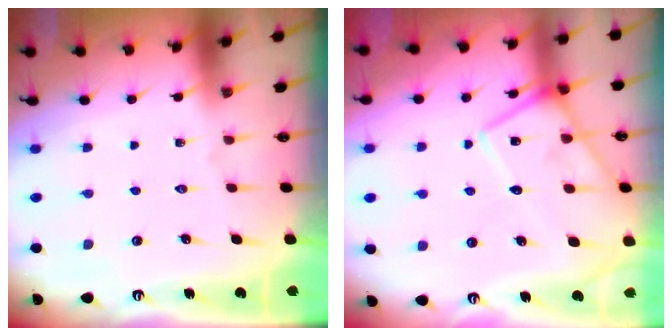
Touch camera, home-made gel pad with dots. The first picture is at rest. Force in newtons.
{"total": 12.9, "press": 12.9, "slide": 1.0}